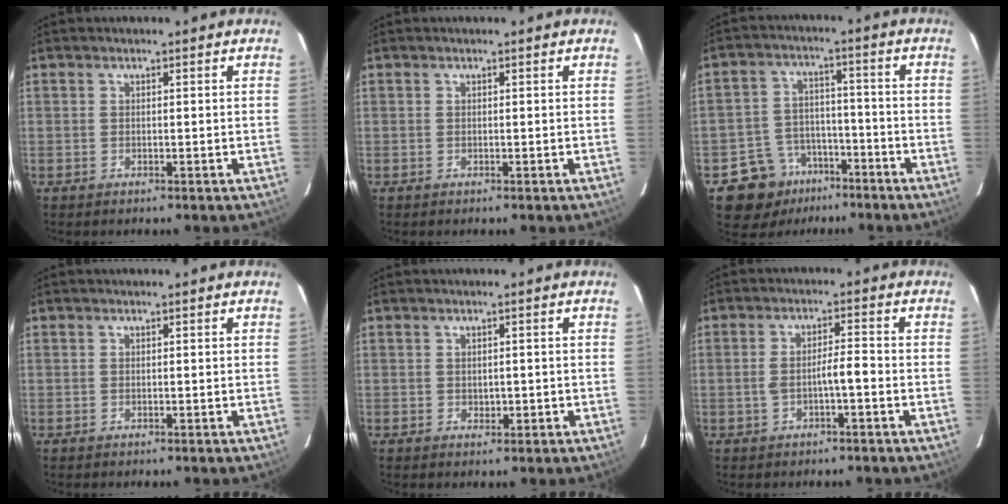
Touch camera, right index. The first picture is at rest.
{"total": 0.0}
{"total": 9.0, "force": [-5.4, 7.0, 1.5], "torque": [-0.026, 0.027, -0.079]}
{"total": 0.0}
{"total": 1.3, "force": [-0.1, 1.0, 0.9], "torque": [-0.013, 0.001, 0.004]}
{"total": 3.8, "force": [-1.1, 0.5, 3.6], "torque": [-0.062, 0.011, -0.015]}